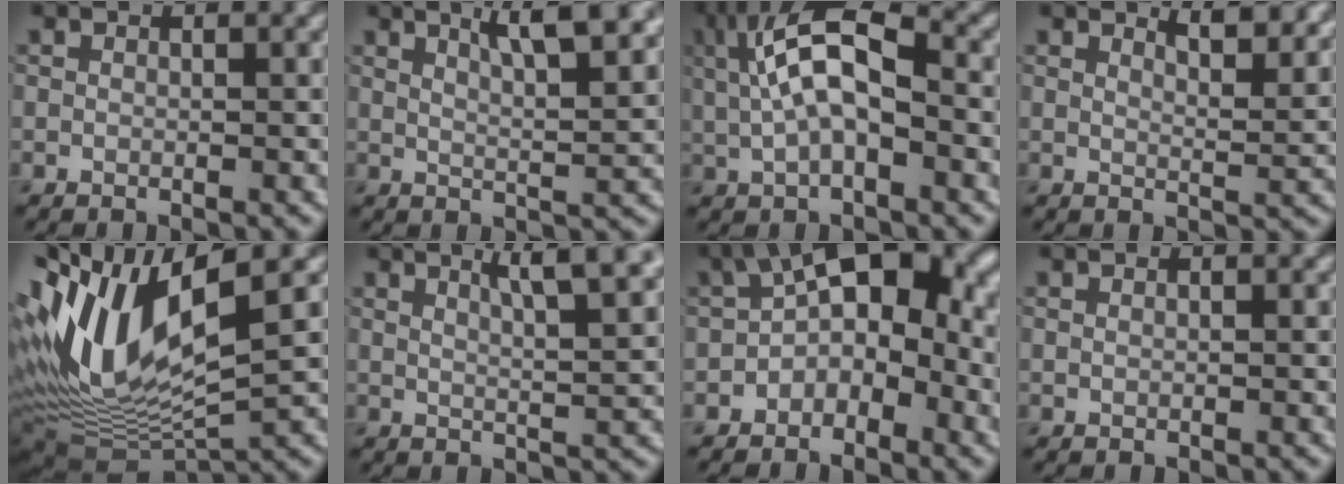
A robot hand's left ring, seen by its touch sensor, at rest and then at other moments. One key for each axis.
{"total": 6.4, "fx": 3.9, "fy": 1.6, "fz": 4.8, "tx": -0.055, "ty": 0.019, "tz": 0.047}
{"total": 7.9, "fx": 1.2, "fy": 3.4, "fz": 7.0, "tx": -0.133, "ty": 0.018, "tz": 0.011}
{"total": 4.9, "fx": 3.8, "fy": 1.5, "fz": 2.6, "tx": -0.029, "ty": 0.010, "tz": 0.037}
{"total": 13.0, "fx": 1.6, "fy": 5.1, "fz": 11.9, "tx": -0.249, "ty": 0.000, "tz": 0.032}
{"total": 6.1, "fx": 3.6, "fy": 1.4, "fz": 4.7, "tx": -0.049, "ty": 0.020, "tz": 0.040}
{"total": 7.7, "fx": -0.5, "fy": 4.4, "fz": 6.3, "tx": -0.085, "ty": 0.028, "tz": -0.025}
{"total": 0.0}